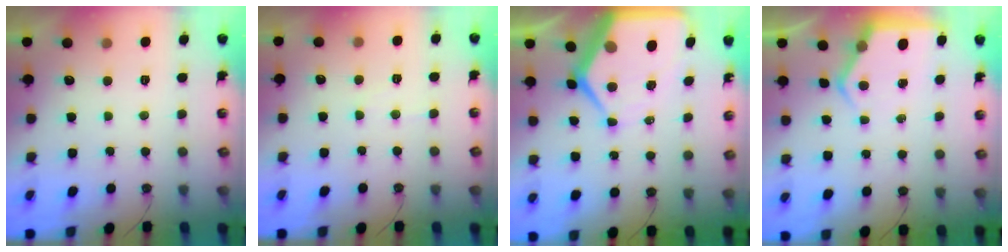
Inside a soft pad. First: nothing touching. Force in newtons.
{"total": 3.4, "press": 3.4, "slide": 0.5}
{"total": 14.7, "press": 14.6, "slide": 1.3}
{"total": 5.9, "press": 5.8, "slide": 0.6}